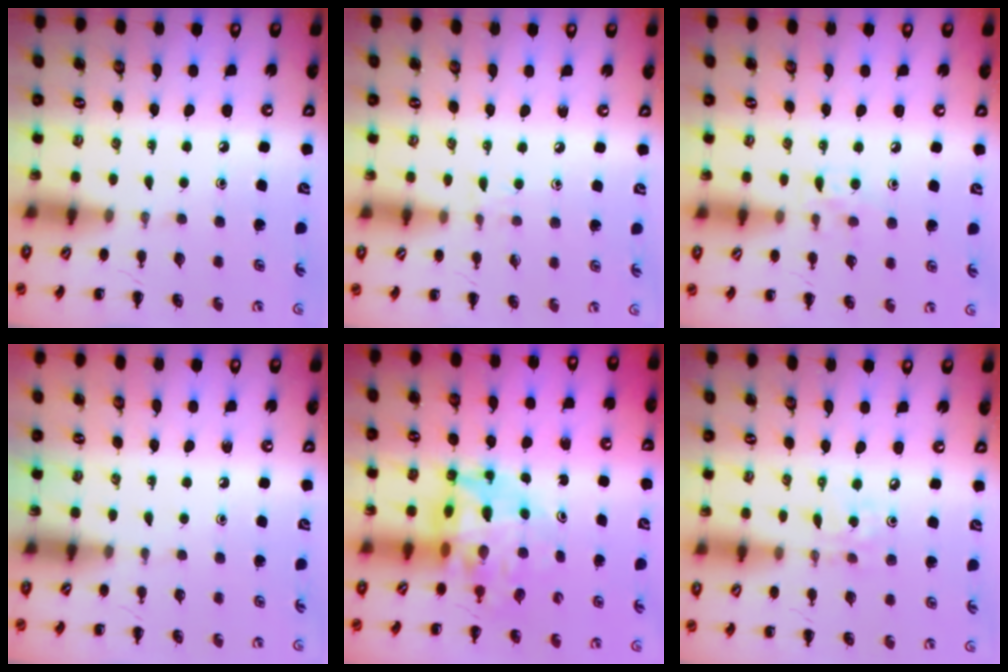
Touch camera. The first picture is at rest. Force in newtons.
{"total": 5.3, "press": 4.8, "slide": 2.1}
{"total": 6.4, "press": 6.0, "slide": 2.1}
{"total": 0.0}
{"total": 10.7, "press": 10.2, "slide": 3.3}
{"total": 3.1, "press": 3.1, "slide": 0.4}